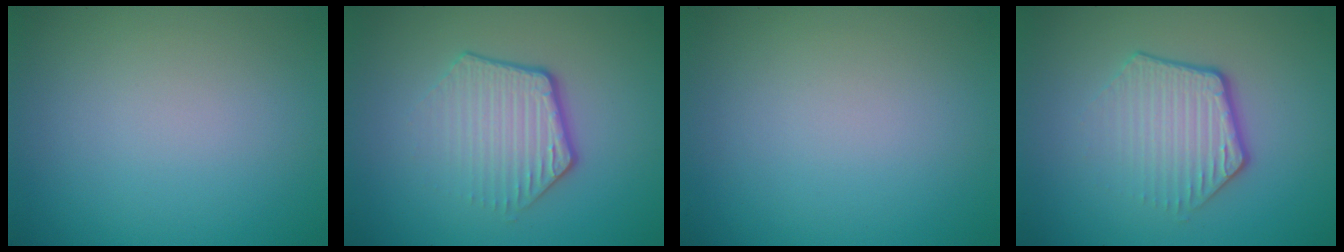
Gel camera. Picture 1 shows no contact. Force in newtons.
{"total": 4.1, "press": 3.0, "slide": 2.9}
{"total": 0.0}
{"total": 4.1, "press": 3.0, "slide": 2.9}